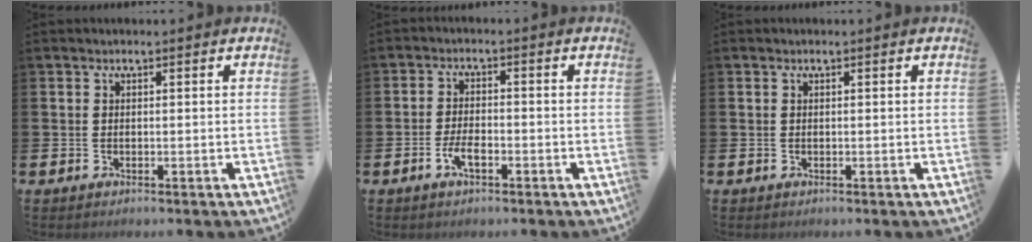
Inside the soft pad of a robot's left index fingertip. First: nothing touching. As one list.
[{"total": 3.0, "force": [-1.2, 1.2, 2.5], "torque": [-0.046, 0.000, -0.025]}, {"total": 0.0}]